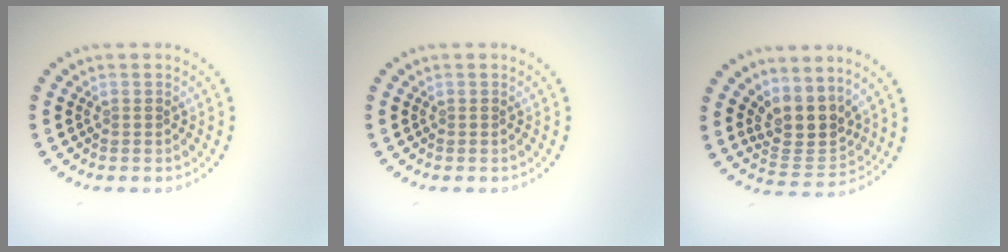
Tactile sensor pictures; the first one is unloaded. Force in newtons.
{"total": 0.0}
{"total": 3.8, "press": 3.0, "slide": 2.4}